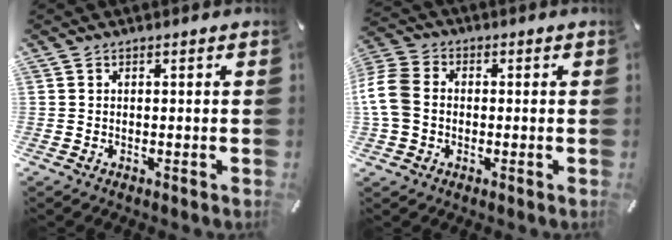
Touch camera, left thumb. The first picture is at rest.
{"total": 9.6, "force": [-0.2, 7.8, 5.6], "torque": [-0.140, 0.015, -0.001]}